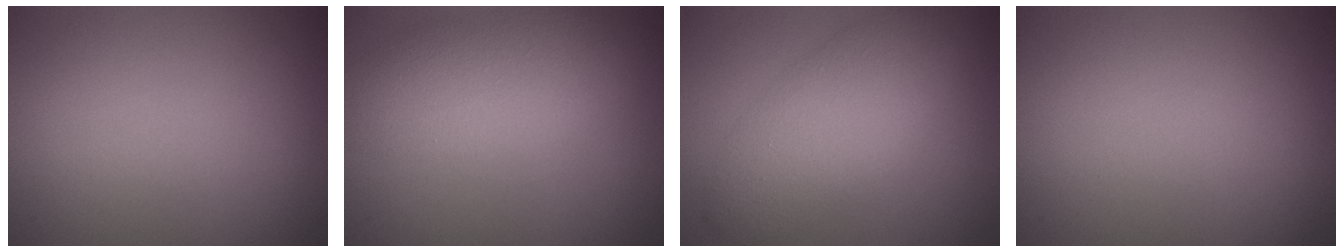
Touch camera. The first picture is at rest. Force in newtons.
{"total": 5.7, "press": 5.7, "slide": 0.4}
{"total": 5.5, "press": 5.5, "slide": 0.4}
{"total": 0.0}